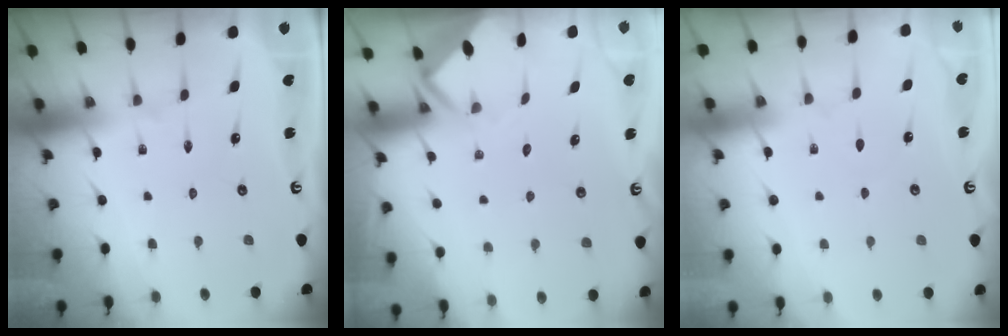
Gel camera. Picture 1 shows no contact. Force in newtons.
{"total": 3.1, "press": 3.1, "slide": 0.1}
{"total": 2.7, "press": 2.7, "slide": 0.4}